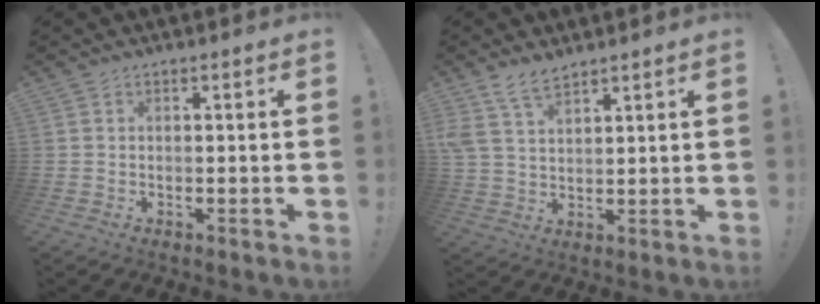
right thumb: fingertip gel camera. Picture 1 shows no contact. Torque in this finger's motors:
{"motor_torque": [0.82, 0.82, 0.34, 0.00, 0.00]}